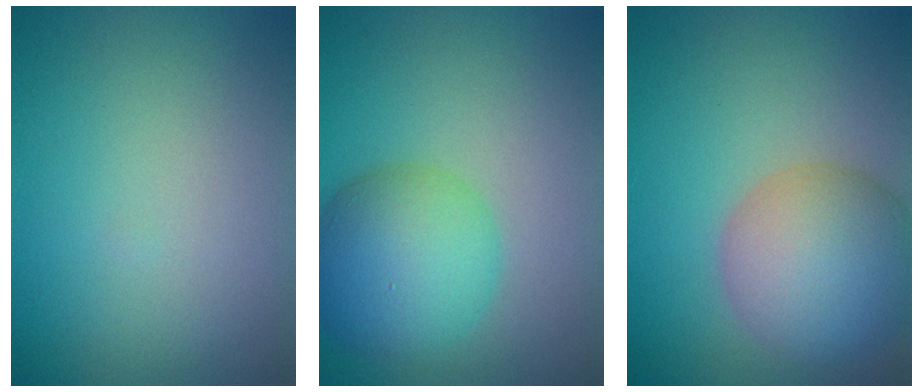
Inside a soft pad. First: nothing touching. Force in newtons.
{"total": 6.8, "press": 6.8, "slide": 0.1}
{"total": 7.3, "press": 7.3, "slide": 0.4}